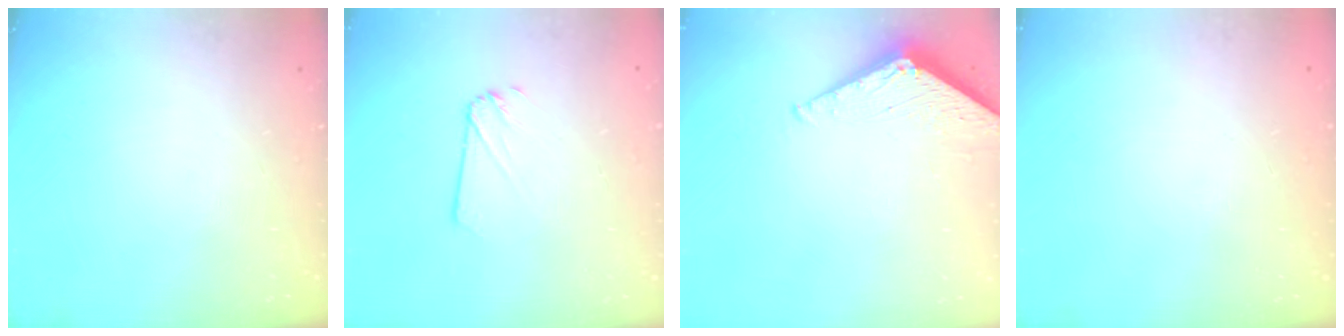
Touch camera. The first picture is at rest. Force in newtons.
{"total": 2.0, "press": 2.0, "slide": 0.1}
{"total": 3.0, "press": 2.9, "slide": 0.3}
{"total": 0.0}